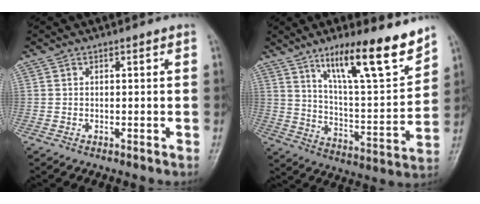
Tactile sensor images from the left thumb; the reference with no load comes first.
{"total": 16.9, "force": [11.8, 3.2, 11.7], "torque": [-0.167, -0.074, 0.202]}